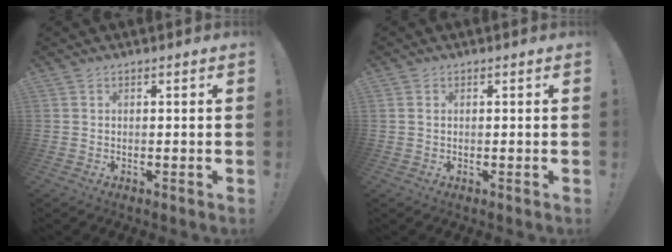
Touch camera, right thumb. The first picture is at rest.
{"total": 0.8, "force": [0.3, 0.6, 0.4], "torque": [-0.013, 0.005, 0.006]}